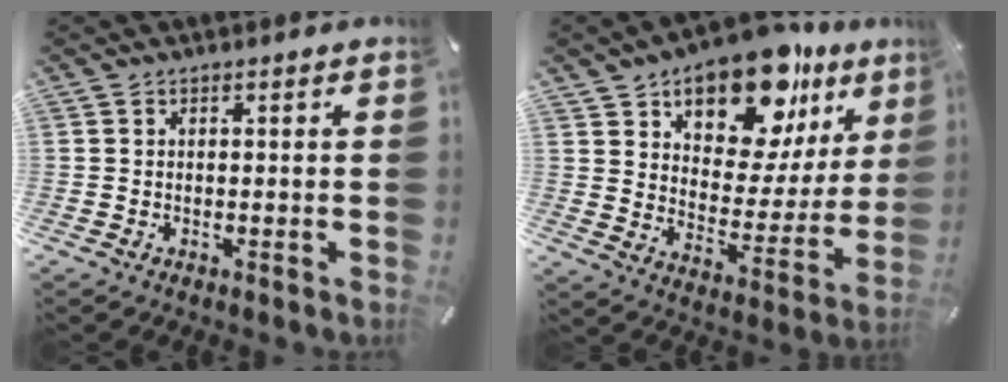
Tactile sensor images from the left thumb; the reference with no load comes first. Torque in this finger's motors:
{"motor_torque": [2.92, 2.09, 1.48, -1.29, 0.19]}